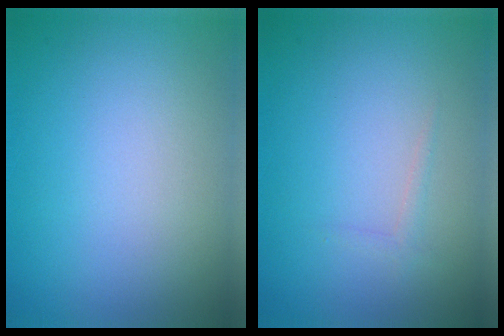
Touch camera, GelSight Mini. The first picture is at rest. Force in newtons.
{"total": 0.6, "press": 0.6, "slide": 0.1}